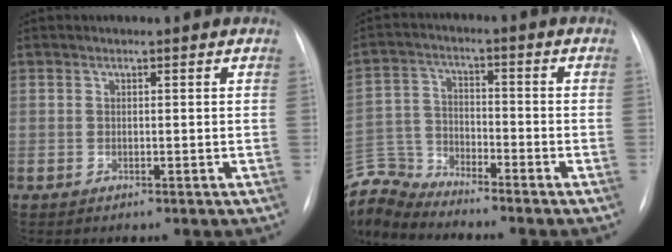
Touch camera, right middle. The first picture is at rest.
{"total": 8.5, "force": [-8.5, -0.2, -0.4], "torque": [-0.002, 0.014, -0.168]}